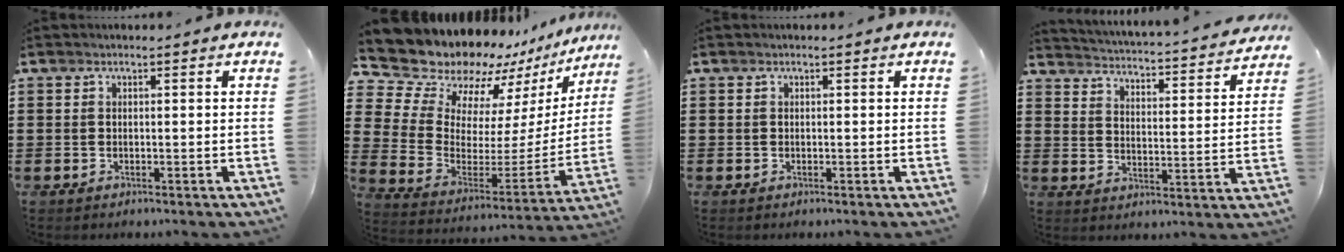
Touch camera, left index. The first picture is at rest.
{"total": 11.7, "force": [10.8, 4.3, 1.6], "torque": [-0.099, -0.089, 0.191]}
{"total": 0.0}
{"total": 2.8, "force": [2.8, -0.4, 0.2], "torque": [-0.025, -0.034, 0.036]}